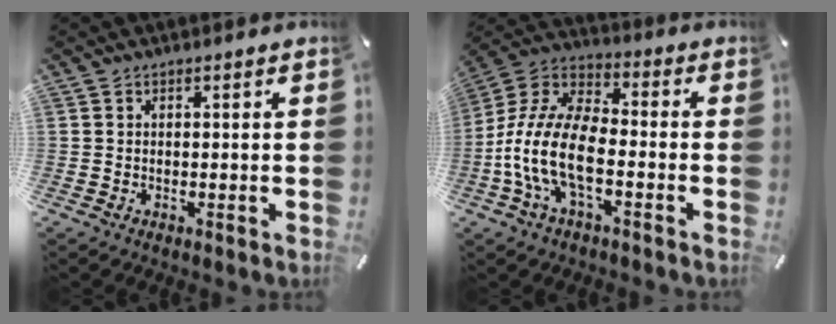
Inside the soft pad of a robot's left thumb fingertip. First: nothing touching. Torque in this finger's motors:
{"motor_torque": [0.59, 2.18, 1.38, 0.78, 0.31]}